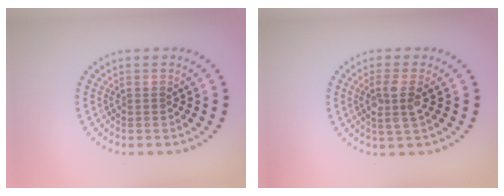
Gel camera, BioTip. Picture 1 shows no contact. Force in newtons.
{"total": 2.6, "press": 2.2, "slide": 1.3}